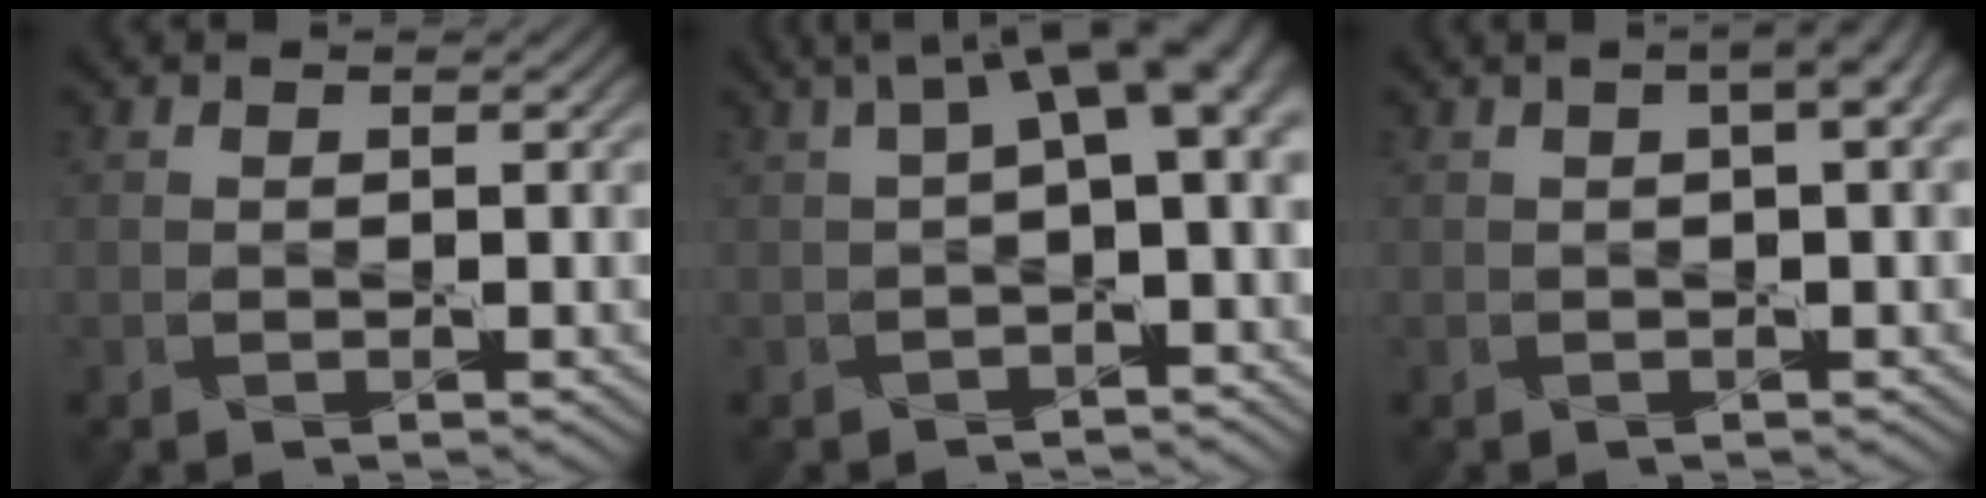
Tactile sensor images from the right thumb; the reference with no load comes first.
{"total": 6.7, "force": [1.2, 2.3, 6.2], "torque": [-0.092, 0.017, 0.016]}
{"total": 4.6, "force": [1.5, 1.3, 4.1], "torque": [-0.052, 0.014, 0.011]}